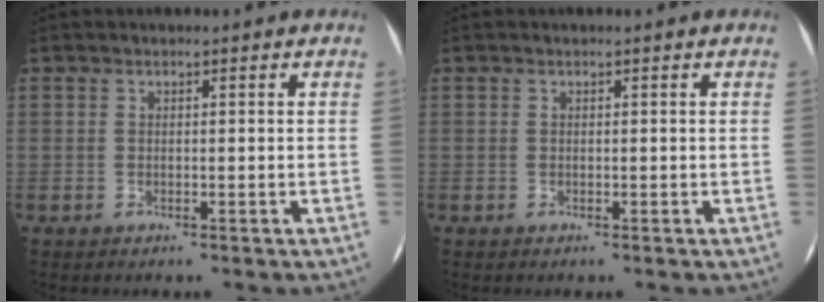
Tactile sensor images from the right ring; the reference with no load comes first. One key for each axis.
{"total": 0.0}